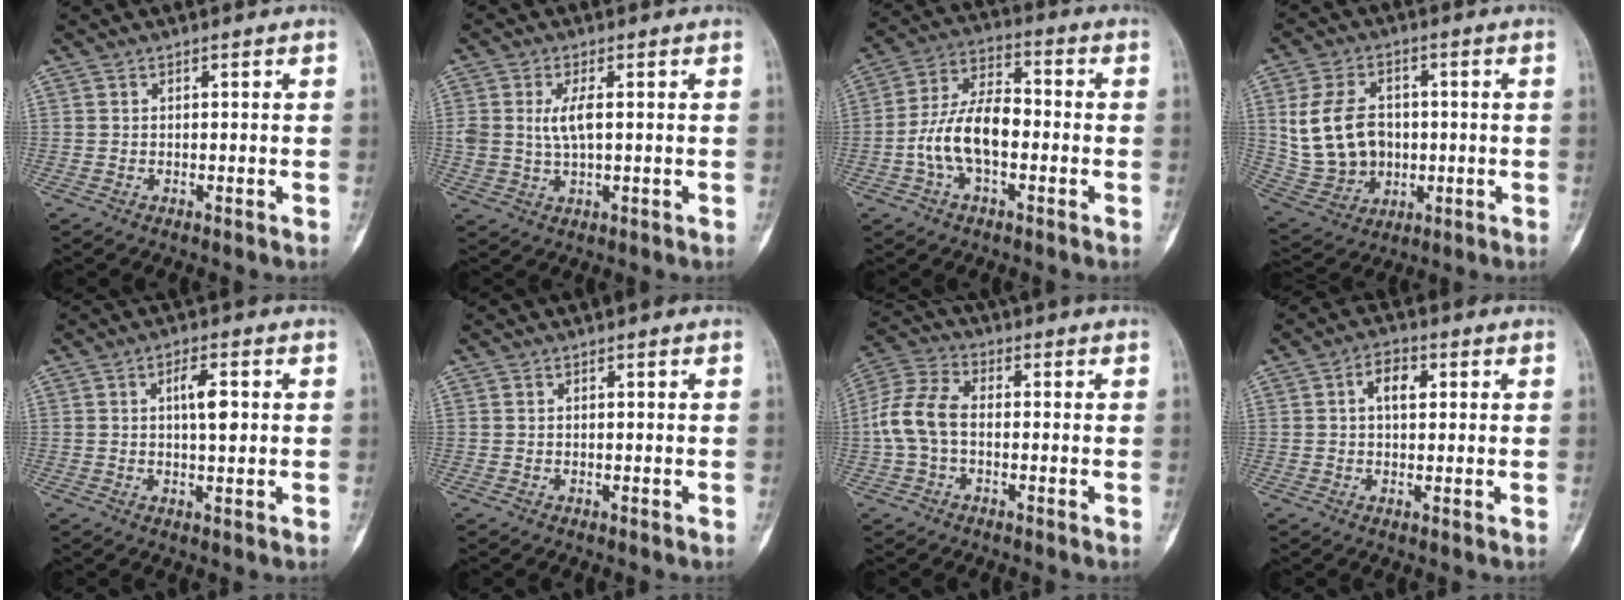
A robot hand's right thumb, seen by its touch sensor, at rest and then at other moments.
{"total": 4.8, "force": [0.8, 2.0, 4.3], "torque": [-0.092, -0.003, 0.020]}
{"total": 12.1, "force": [-2.4, 6.4, 10.0], "torque": [-0.185, 0.040, -0.052]}
{"total": 13.8, "force": [1.2, 10.6, 8.7], "torque": [-0.143, 0.005, 0.038]}
{"total": 5.3, "force": [0.8, 1.8, 4.9], "torque": [-0.074, 0.000, 0.011]}
{"total": 0.0}
{"total": 8.8, "force": [-0.9, 5.5, 6.8], "torque": [-0.146, 0.027, -0.027]}
{"total": 5.2, "force": [1.1, 2.9, 4.1], "torque": [-0.059, 0.006, 0.013]}